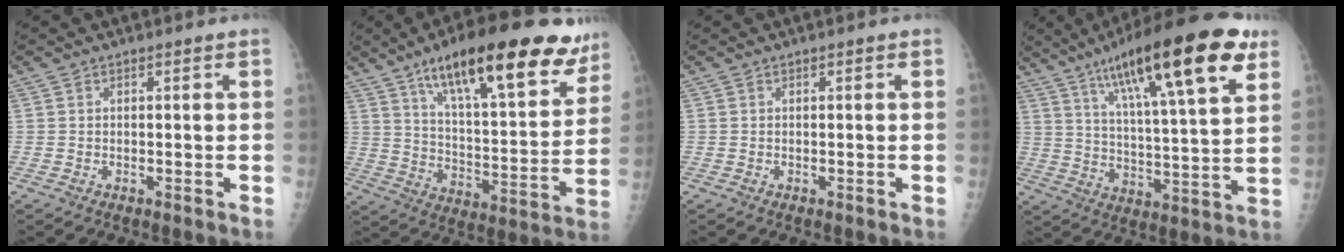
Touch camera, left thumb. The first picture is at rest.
{"total": 25.6, "force": [15.9, 7.8, 18.5], "torque": [-0.246, -0.045, 0.248]}
{"total": 0.0}
{"total": 24.2, "force": [13.2, 5.1, 19.7], "torque": [-0.302, -0.023, 0.210]}